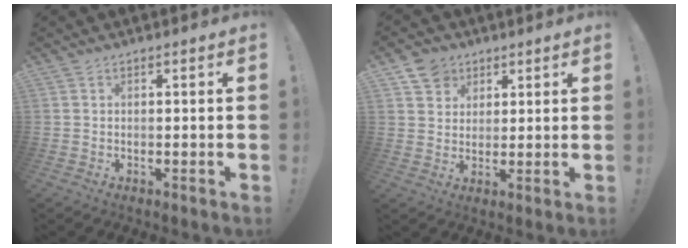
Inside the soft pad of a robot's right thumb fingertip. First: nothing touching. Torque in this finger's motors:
{"motor_torque": [-0.09, 0.08, -0.01, 0.06, 0.03]}